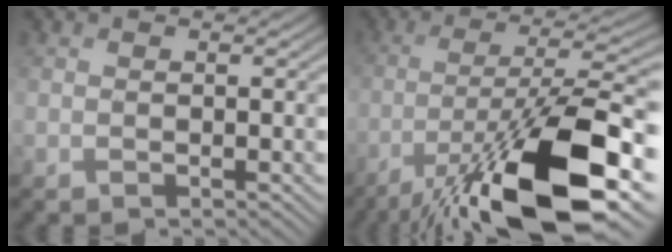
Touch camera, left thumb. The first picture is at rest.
{"total": 17.8, "force": [-9.9, 4.9, 13.9], "torque": [-0.234, -0.012, -0.168]}